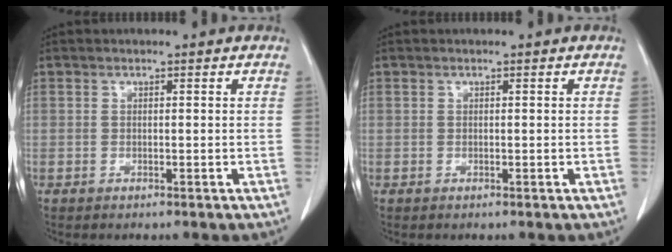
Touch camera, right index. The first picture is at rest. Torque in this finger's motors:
{"motor_torque": [-0.10, 0.09, 0.02, 0.00]}